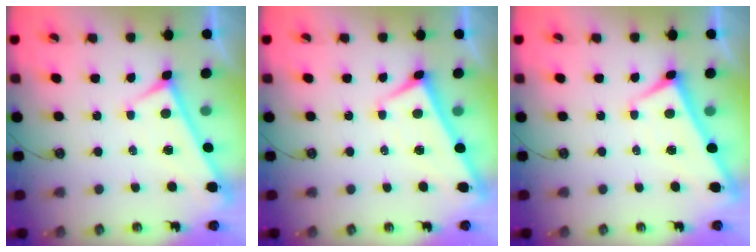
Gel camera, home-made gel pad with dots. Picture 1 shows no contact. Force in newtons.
{"total": 2.3, "press": 2.2, "slide": 0.2}
{"total": 2.1, "press": 2.1, "slide": 0.3}